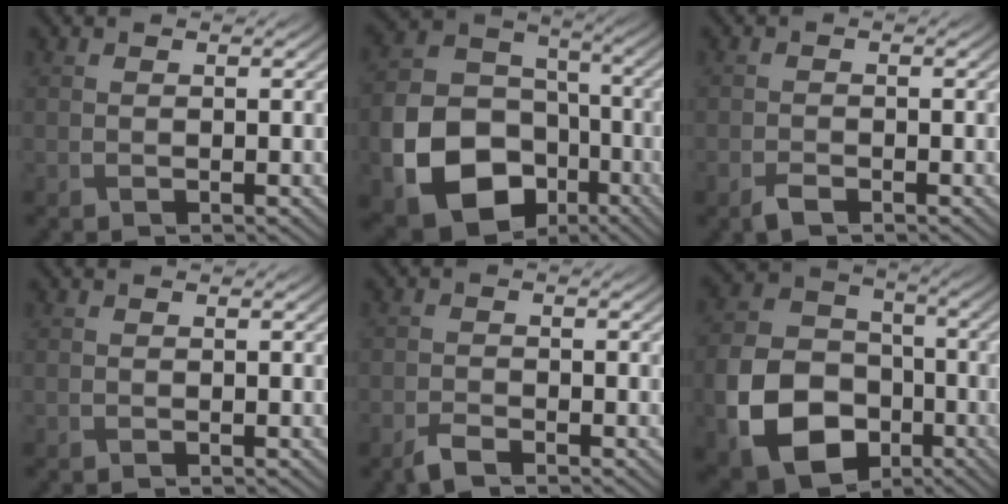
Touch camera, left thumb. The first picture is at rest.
{"total": 15.8, "force": [-6.4, 11.9, 8.2], "torque": [-0.201, -0.056, -0.109]}
{"total": 1.9, "force": [-1.3, 0.8, 1.0], "torque": [-0.024, -0.003, -0.028]}
{"total": 0.0}
{"total": 2.3, "force": [-1.8, 0.7, 1.3], "torque": [-0.029, -0.002, -0.039]}
{"total": 13.8, "force": [-5.3, 10.2, 7.6], "torque": [-0.187, -0.038, -0.105]}